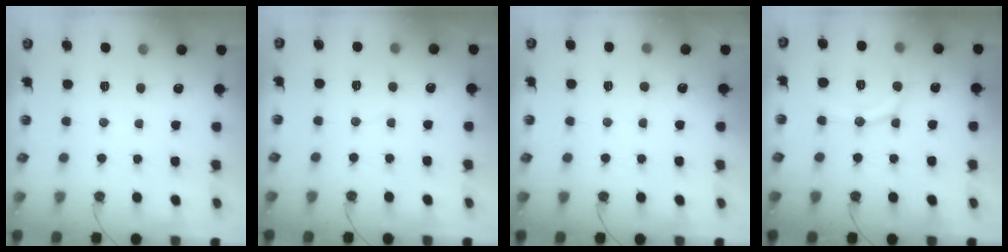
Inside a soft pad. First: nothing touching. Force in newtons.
{"total": 3.0, "press": 2.9, "slide": 0.3}
{"total": 4.6, "press": 4.5, "slide": 1.2}
{"total": 11.5, "press": 11.5, "slide": 1.0}